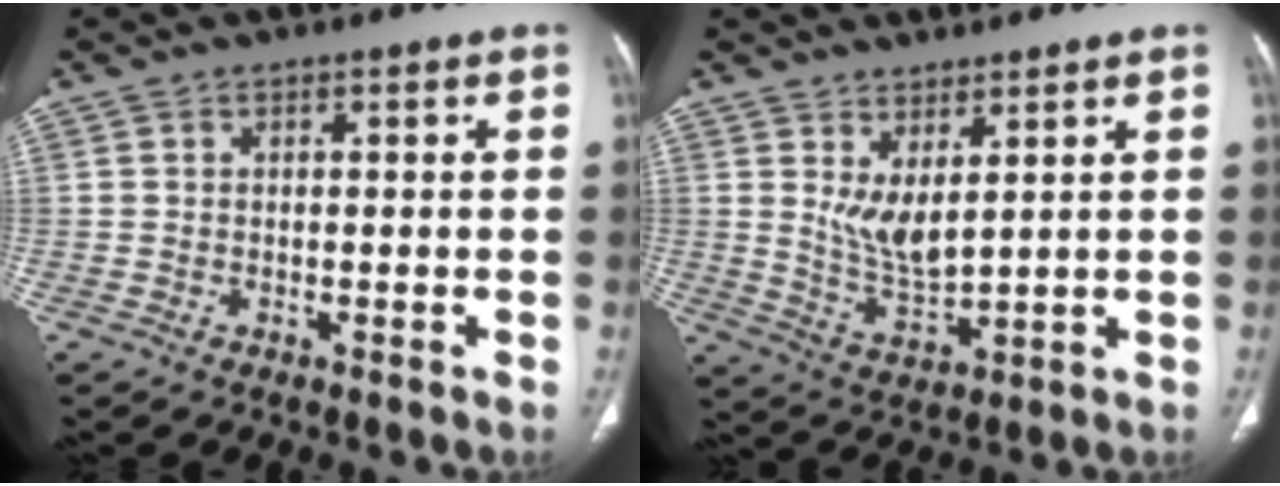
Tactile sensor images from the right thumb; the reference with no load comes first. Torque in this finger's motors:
{"motor_torque": [-0.28, 1.43, -0.09, 0.11, 0.12]}